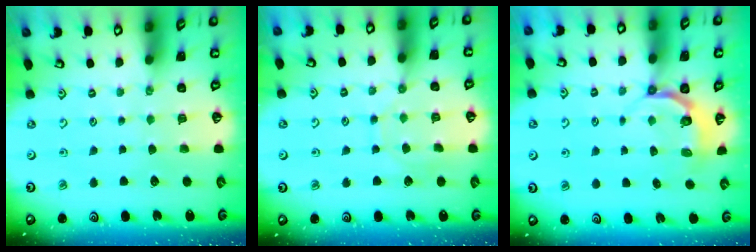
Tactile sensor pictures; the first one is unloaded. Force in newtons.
{"total": 8.3, "press": 8.3, "slide": 0.6}
{"total": 4.5, "press": 3.7, "slide": 2.6}